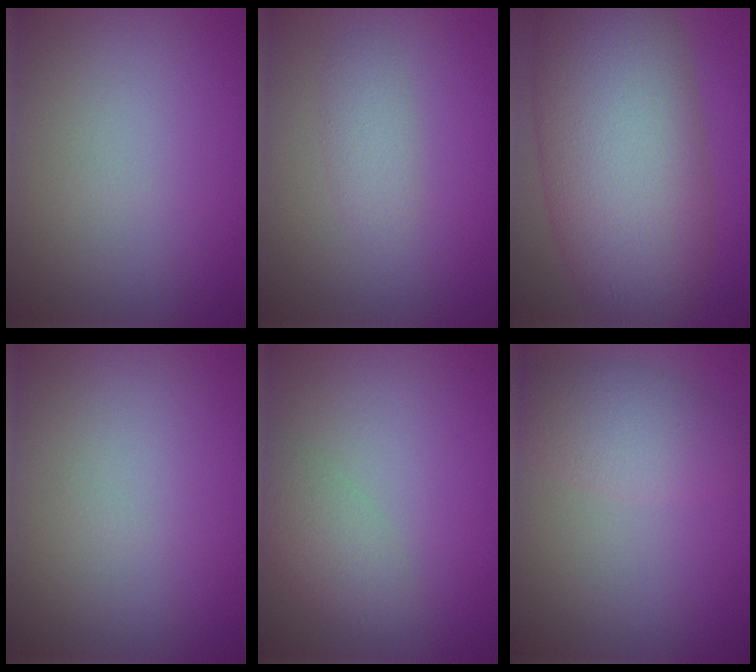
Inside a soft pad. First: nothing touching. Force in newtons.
{"total": 1.6, "press": 1.6, "slide": 0.1}
{"total": 13.8, "press": 13.8, "slide": 0.2}
{"total": 0.0}
{"total": 2.7, "press": 2.7, "slide": 0.2}
{"total": 3.5, "press": 3.5, "slide": 0.0}